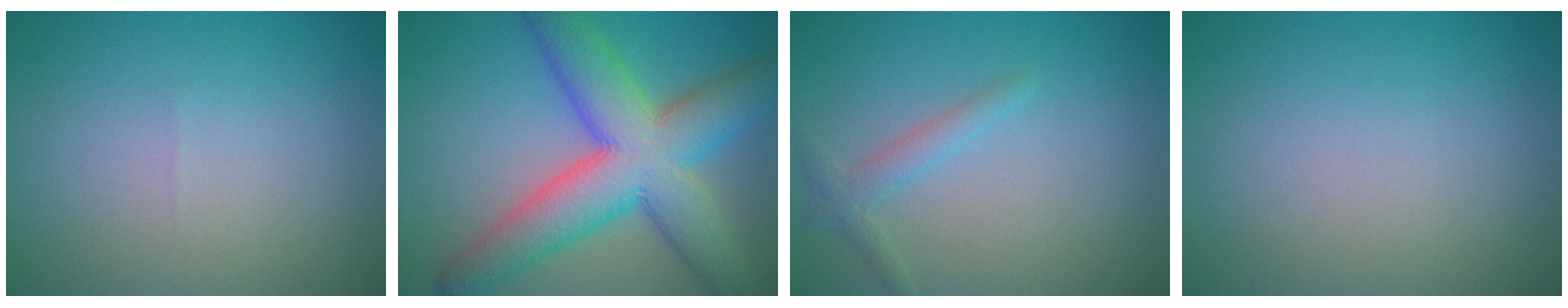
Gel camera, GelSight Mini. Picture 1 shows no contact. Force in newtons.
{"total": 11.2, "press": 11.2, "slide": 0.4}
{"total": 1.6, "press": 1.6, "slide": 0.1}
{"total": 0.0}